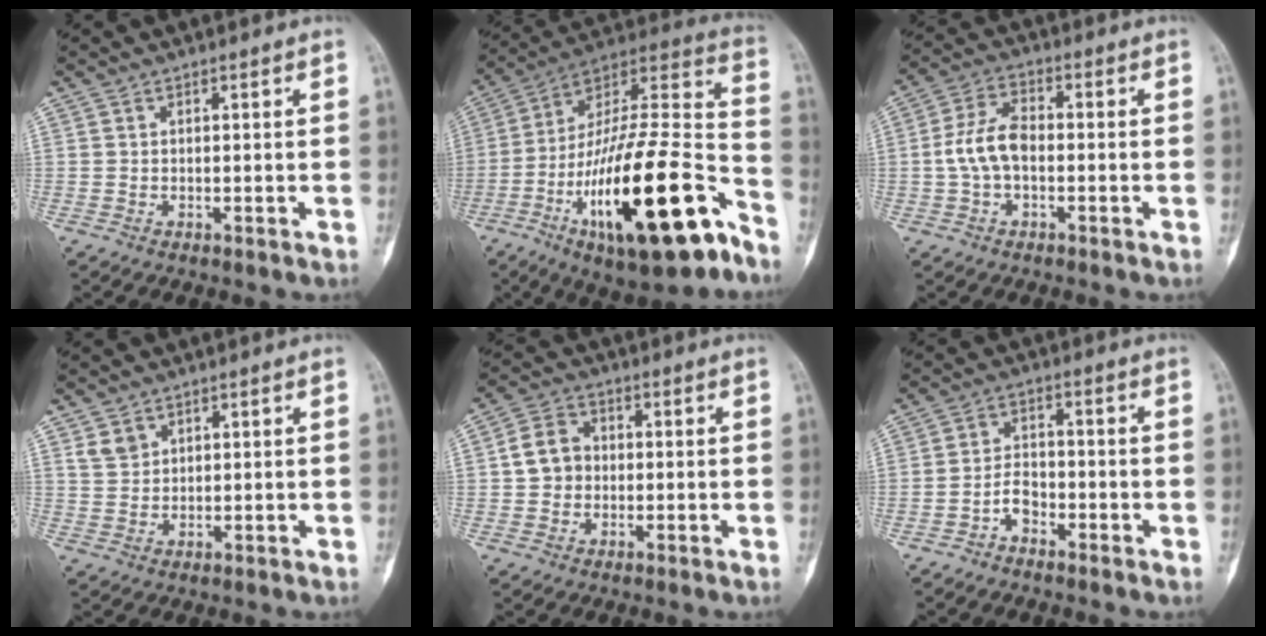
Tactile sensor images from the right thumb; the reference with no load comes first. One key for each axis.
{"total": 31.8, "fx": -14.5, "fy": 10.4, "fz": 26.3, "tx": -0.415, "ty": 0.076, "tz": -0.228}
{"total": 7.9, "fx": -0.9, "fy": 4.5, "fz": 6.4, "tx": -0.130, "ty": 0.025, "tz": -0.023}
{"total": 3.0, "fx": 1.9, "fy": 2.2, "fz": 1.0, "tx": -0.006, "ty": -0.009, "tz": 0.042}
{"total": 6.2, "fx": 0.0, "fy": 5.3, "fz": 3.2, "tx": -0.044, "ty": 0.016, "tz": -0.008}
{"total": 3.8, "fx": -2.4, "fy": 2.2, "fz": 1.8, "tx": -0.017, "ty": 0.023, "tz": -0.049}